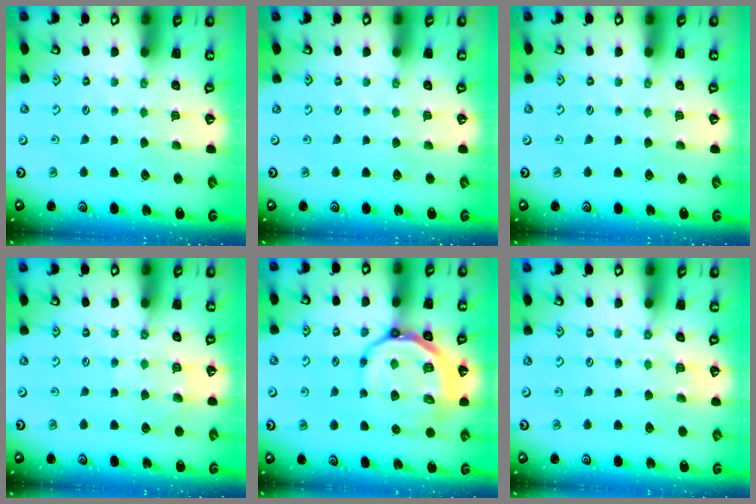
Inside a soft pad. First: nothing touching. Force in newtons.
{"total": 0.0}
{"total": 0.0}
{"total": 7.2, "press": 7.2, "slide": 1.0}
{"total": 15.0, "press": 14.8, "slide": 2.7}
{"total": 2.9, "press": 2.8, "slide": 0.6}